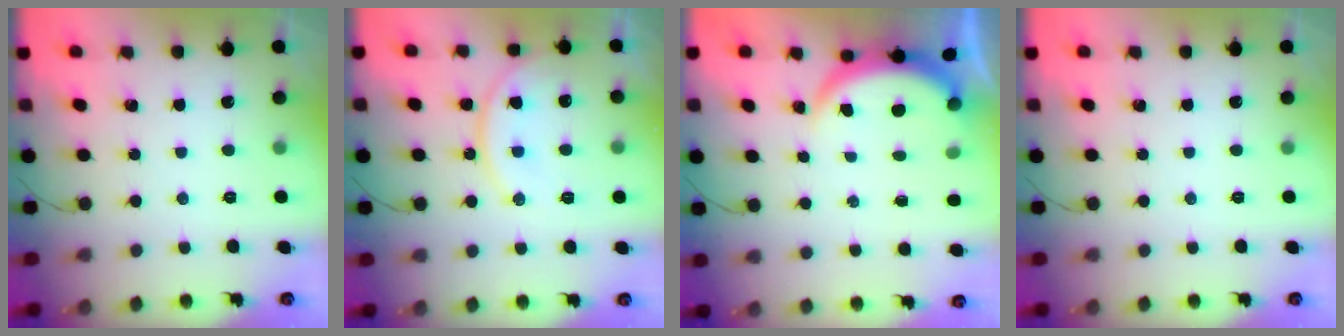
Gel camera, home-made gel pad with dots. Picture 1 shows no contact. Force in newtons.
{"total": 13.2, "press": 13.0, "slide": 1.8}
{"total": 4.0, "press": 3.9, "slide": 0.3}
{"total": 0.0}